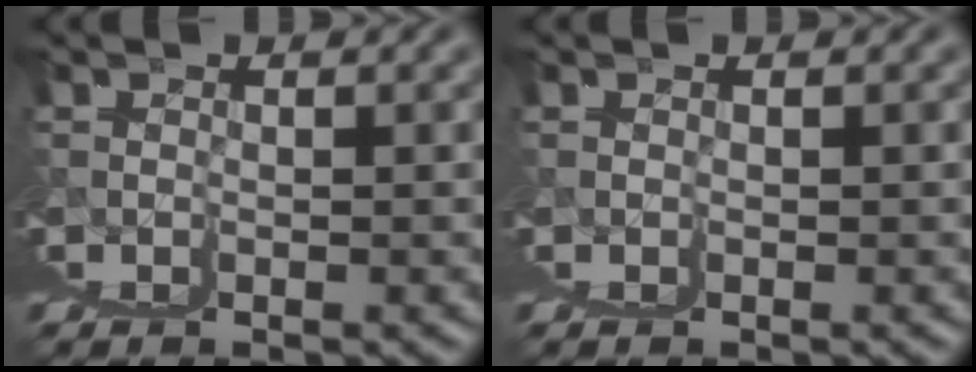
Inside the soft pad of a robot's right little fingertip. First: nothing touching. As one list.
[{"total": 0.6, "force": [0.3, -0.4, -0.4], "torque": [0.008, 0.001, 0.004]}]